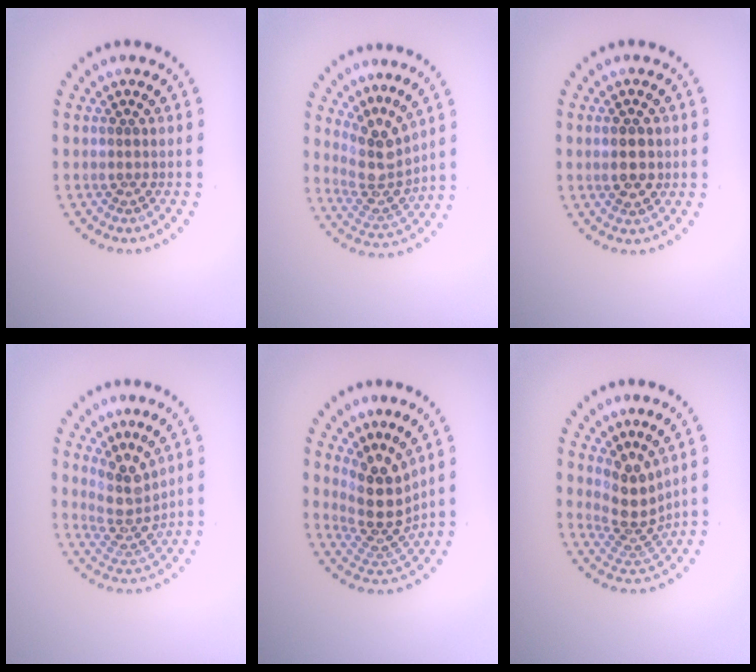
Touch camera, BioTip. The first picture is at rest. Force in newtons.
{"total": 3.9, "press": 2.9, "slide": 2.6}
{"total": 2.6, "press": 2.6, "slide": 0.2}
{"total": 3.6, "press": 2.6, "slide": 2.5}
{"total": 4.6, "press": 3.4, "slide": 3.0}
{"total": 3.6, "press": 2.7, "slide": 2.4}